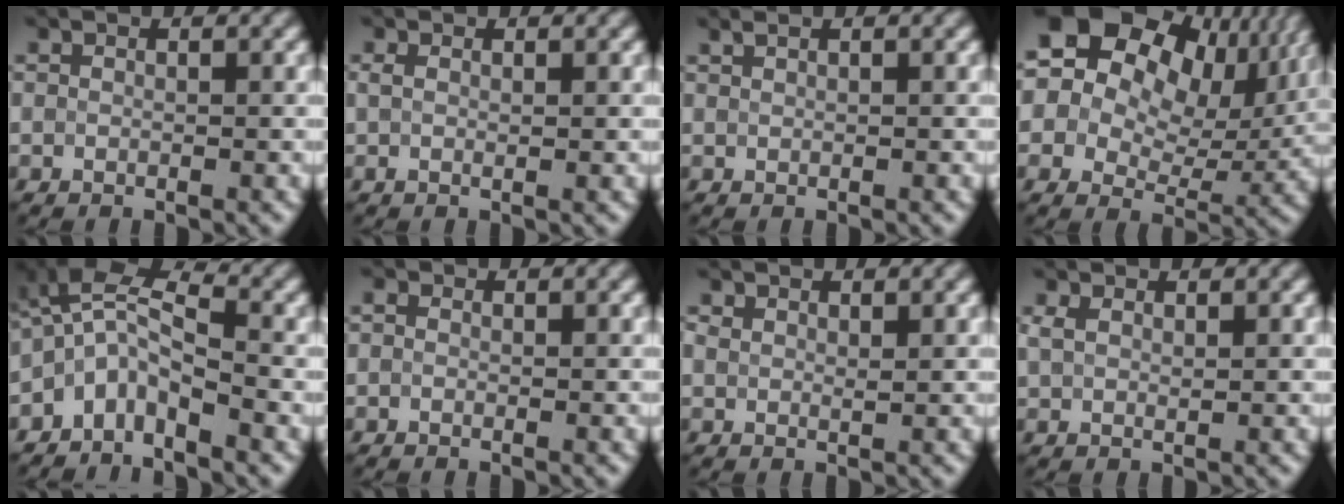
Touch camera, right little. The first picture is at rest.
{"total": 1.0, "force": [0.3, 0.5, 0.9], "torque": [-0.020, -0.001, 0.006]}
{"total": 0.6, "force": [0.5, 0.1, 0.2], "torque": [-0.006, 0.000, 0.012]}
{"total": 21.3, "force": [8.8, 15.7, 11.3], "torque": [-0.245, 0.057, 0.121]}
{"total": 4.4, "force": [-2.3, 2.0, 3.1], "torque": [-0.056, 0.012, -0.056]}
{"total": 0.5, "force": [0.1, 0.4, 0.3], "torque": [-0.007, -0.004, -0.004]}
{"total": 1.0, "force": [0.6, 0.5, 0.5], "torque": [-0.009, -0.001, 0.014]}
{"total": 1.5, "force": [0.6, 0.9, 1.1], "torque": [-0.025, -0.001, 0.017]}